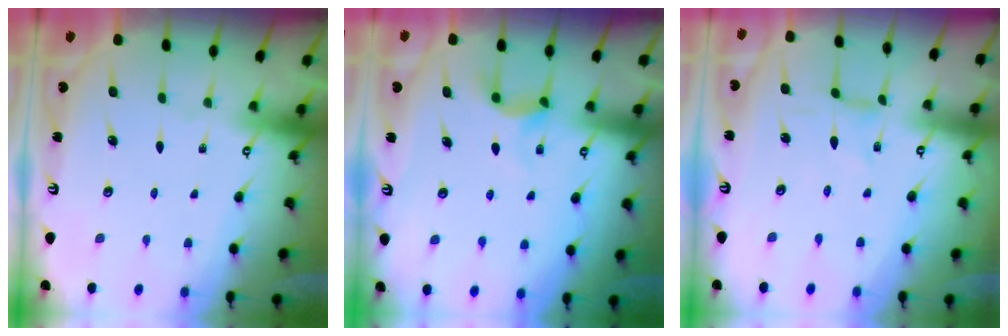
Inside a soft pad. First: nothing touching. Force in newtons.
{"total": 4.2, "press": 4.2, "slide": 0.6}
{"total": 0.0}